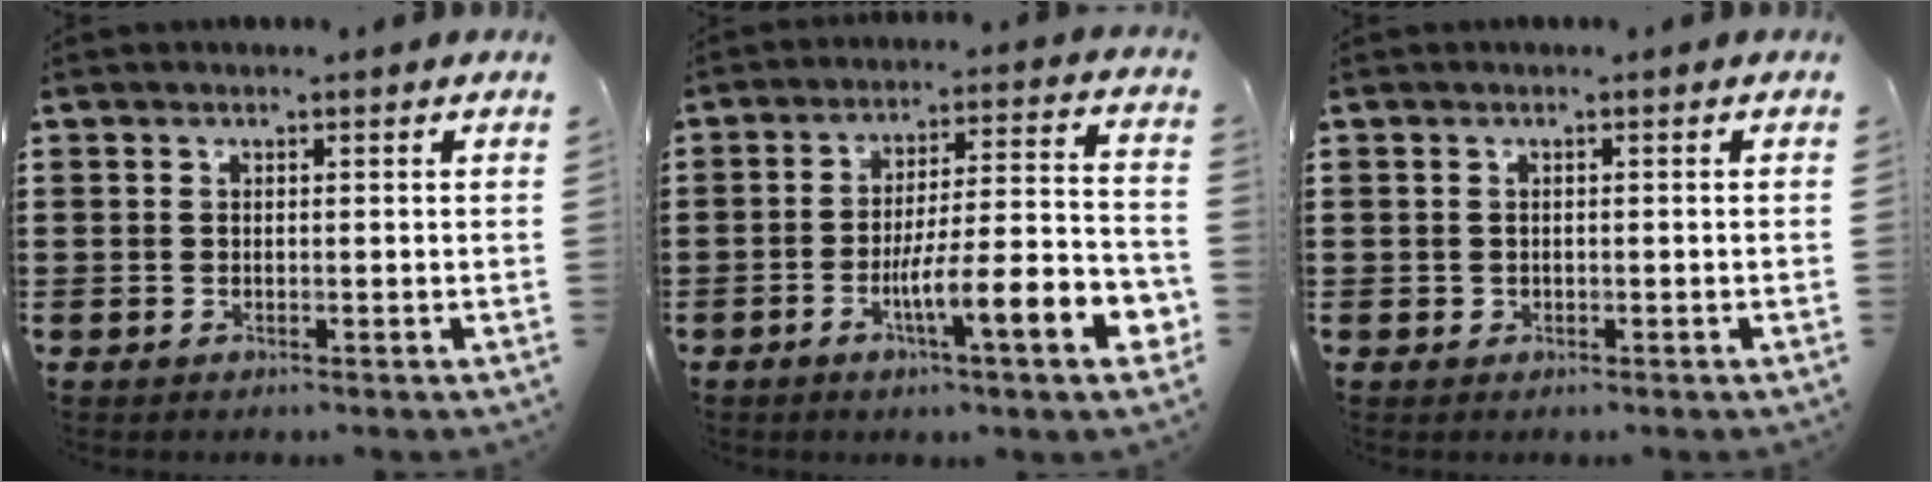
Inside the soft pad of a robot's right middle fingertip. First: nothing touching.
{"total": 10.0, "force": [-4.8, 0.7, 8.8], "torque": [-0.145, -0.020, -0.088]}
{"total": 0.5, "force": [0.0, 0.5, 0.1], "torque": [-0.003, 0.004, -0.001]}